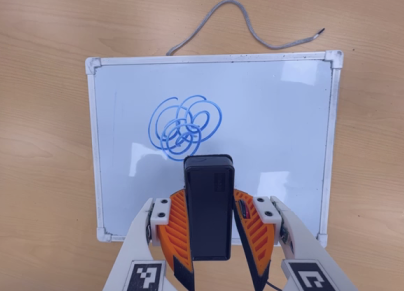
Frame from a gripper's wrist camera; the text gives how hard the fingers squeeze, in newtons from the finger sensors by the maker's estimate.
{"total": 5.9, "left": 5.3, "right": 6.5}